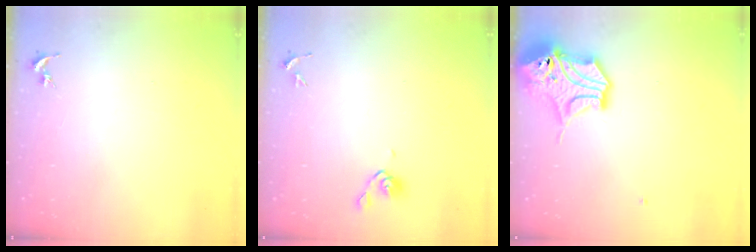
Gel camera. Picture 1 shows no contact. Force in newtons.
{"total": 5.1, "press": 4.9, "slide": 1.2}
{"total": 14.8, "press": 14.7, "slide": 2.2}